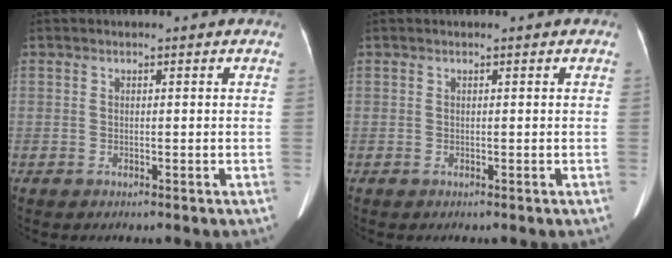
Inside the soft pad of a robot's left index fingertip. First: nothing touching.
{"total": 0.0}